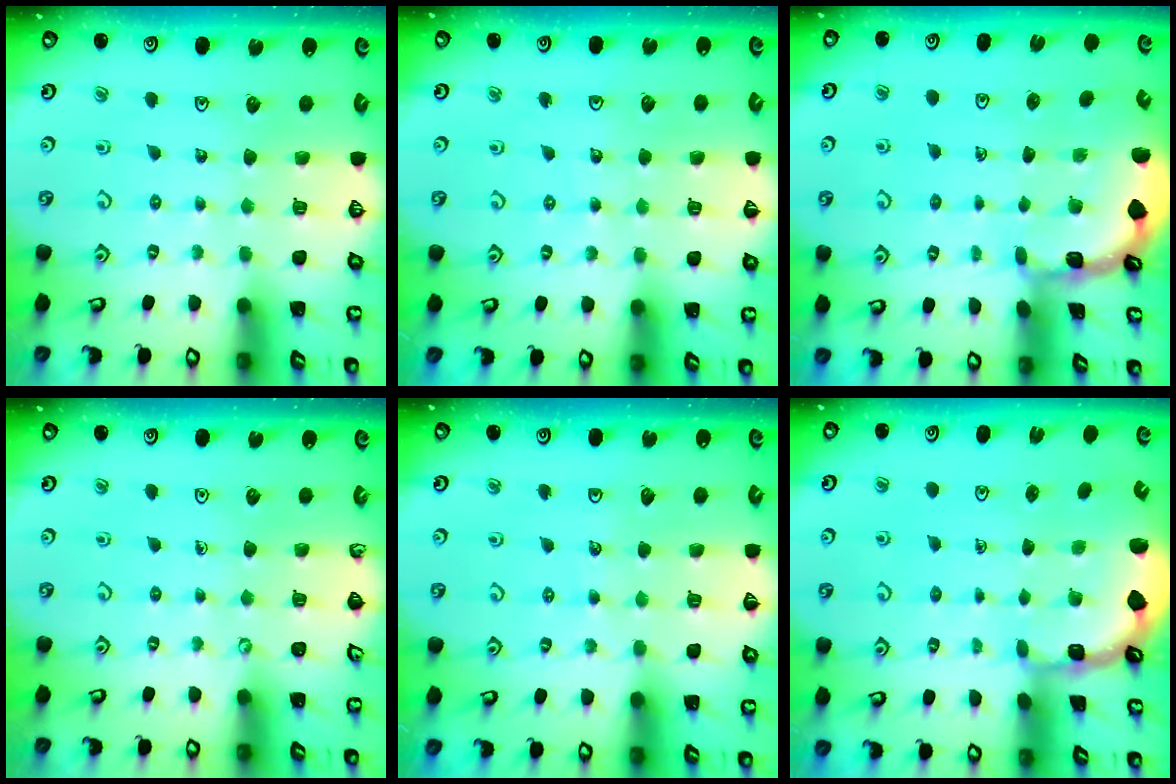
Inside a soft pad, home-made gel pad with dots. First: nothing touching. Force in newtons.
{"total": 4.9, "press": 4.5, "slide": 1.9}
{"total": 1.5, "press": 1.5, "slide": 0.2}
{"total": 0.0}
{"total": 4.4, "press": 4.3, "slide": 0.4}
{"total": 1.2, "press": 1.1, "slide": 0.4}